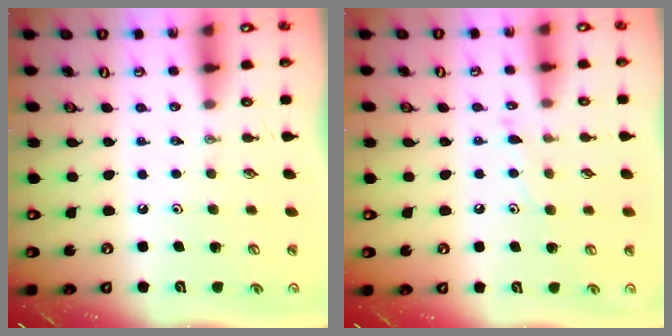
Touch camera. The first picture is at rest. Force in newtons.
{"total": 7.1, "press": 7.0, "slide": 0.4}